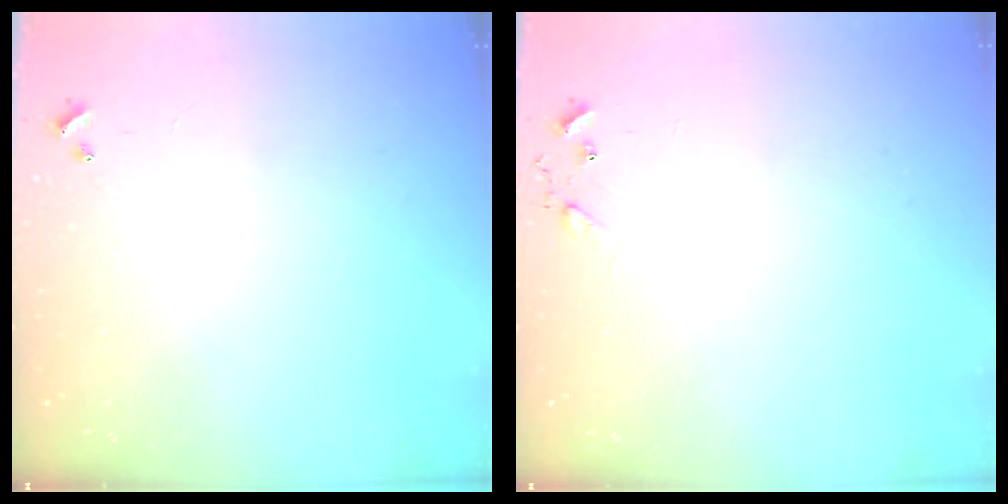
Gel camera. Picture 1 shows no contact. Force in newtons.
{"total": 8.0, "press": 8.0, "slide": 0.4}